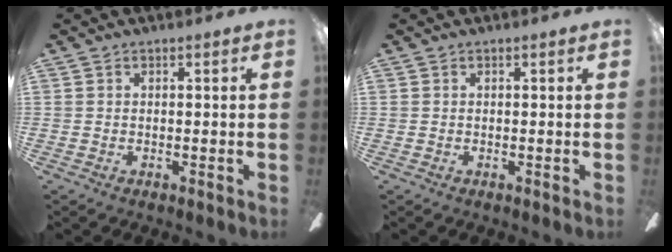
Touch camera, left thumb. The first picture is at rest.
{"total": 0.0}